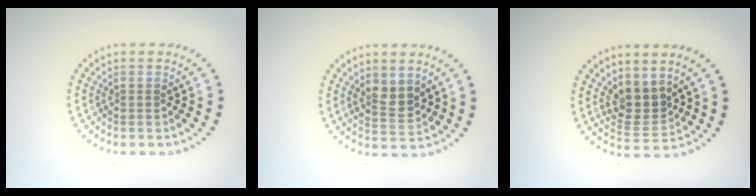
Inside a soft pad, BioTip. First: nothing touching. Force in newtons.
{"total": 2.6, "press": 2.5, "slide": 0.9}
{"total": 3.1, "press": 2.6, "slide": 1.7}